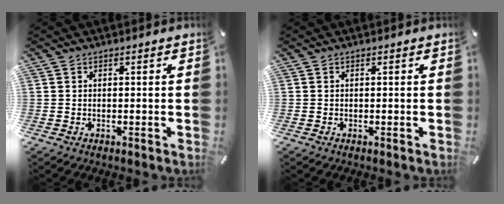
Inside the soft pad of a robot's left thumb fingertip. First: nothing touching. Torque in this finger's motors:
{"motor_torque": [0.00, 0.00, 0.00, 0.00, 0.00]}